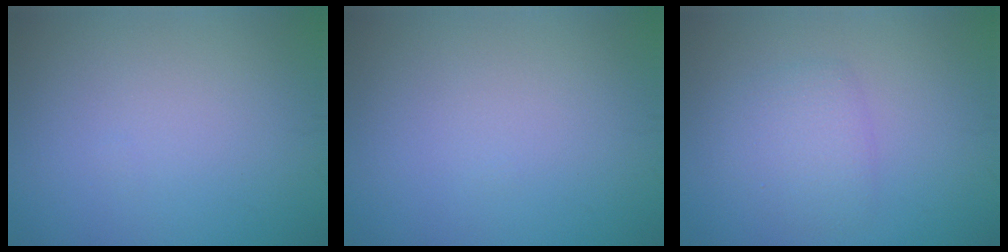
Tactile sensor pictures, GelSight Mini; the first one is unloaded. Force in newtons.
{"total": 0.0}
{"total": 2.4, "press": 2.4, "slide": 0.1}